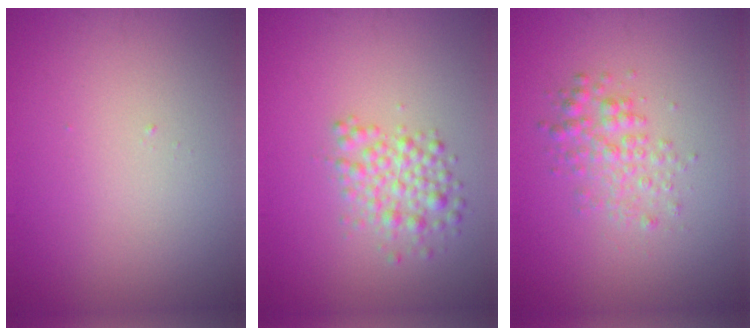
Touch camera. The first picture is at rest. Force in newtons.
{"total": 2.9, "press": 2.9, "slide": 0.1}
{"total": 2.5, "press": 2.5, "slide": 0.0}